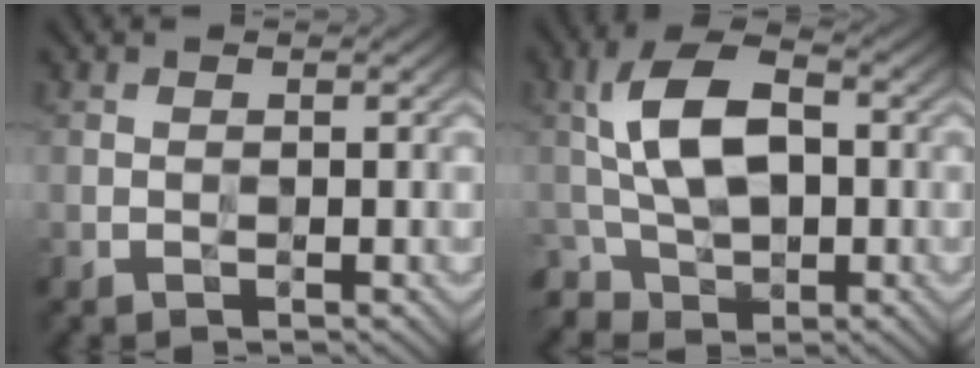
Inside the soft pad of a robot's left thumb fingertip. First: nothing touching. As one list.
[{"total": 8.3, "force": [-0.5, 5.0, 6.6], "torque": [-0.137, 0.009, -0.014]}]